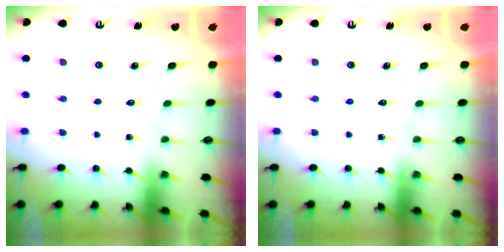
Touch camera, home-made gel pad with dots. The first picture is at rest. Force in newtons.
{"total": 0.0}